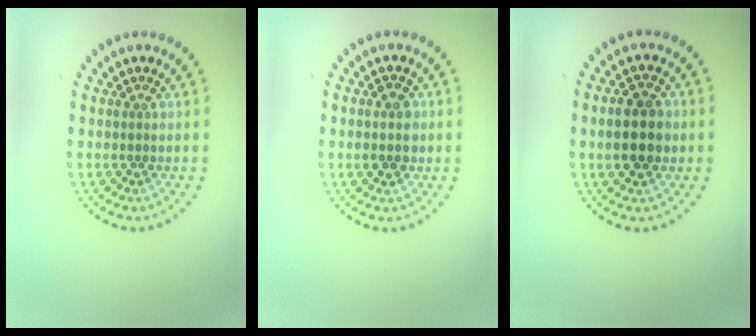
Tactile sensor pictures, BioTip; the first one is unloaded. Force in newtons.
{"total": 2.8, "press": 2.8, "slide": 0.1}
{"total": 4.1, "press": 4.1, "slide": 0.3}